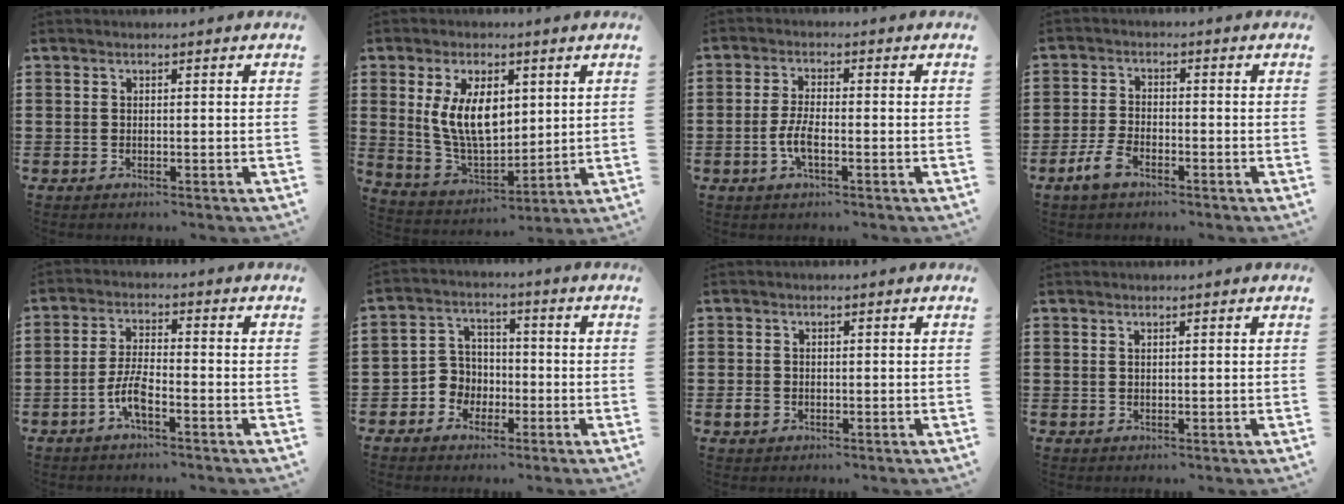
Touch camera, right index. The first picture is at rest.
{"total": 9.9, "force": [2.5, 5.4, 7.9], "torque": [-0.174, 0.004, 0.042]}
{"total": 3.9, "force": [-1.4, 1.2, 3.4], "torque": [-0.081, -0.002, -0.031]}
{"total": 3.8, "force": [-2.5, 1.6, 2.4], "torque": [-0.063, 0.001, -0.053]}
{"total": 5.2, "force": [-2.9, 1.2, 4.1], "torque": [-0.104, -0.005, -0.061]}
{"total": 4.6, "force": [-2.0, 4.2, 0.6], "torque": [-0.026, 0.010, -0.041]}
{"total": 1.8, "force": [-0.9, 1.4, 0.7], "torque": [-0.016, 0.000, -0.018]}
{"total": 0.0}